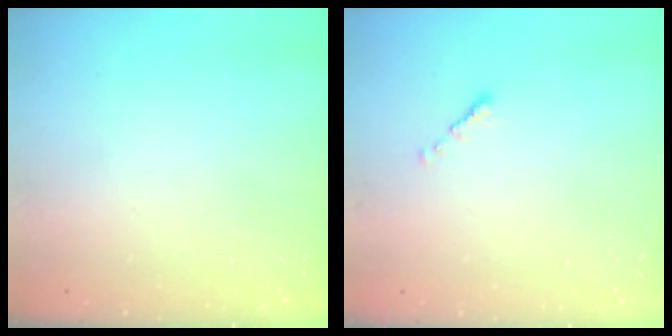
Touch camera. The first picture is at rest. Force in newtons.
{"total": 0.6, "press": 0.5, "slide": 0.3}